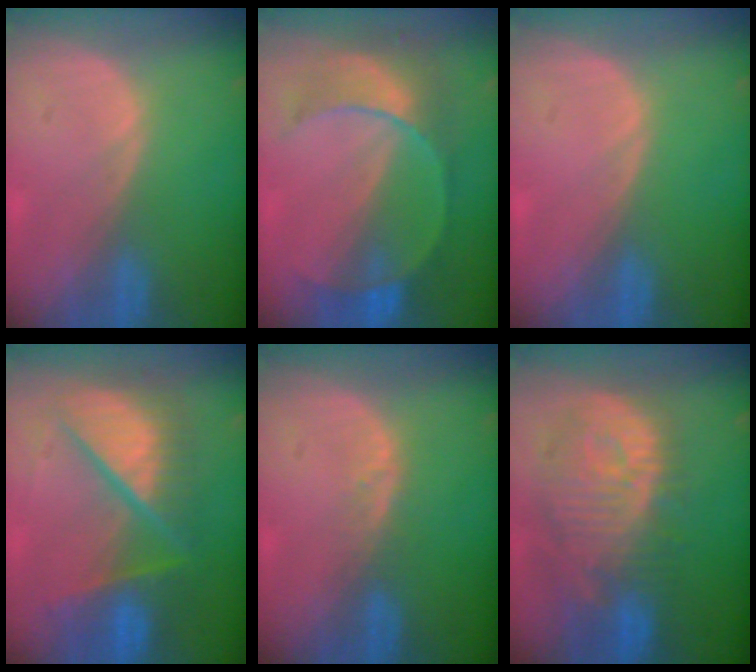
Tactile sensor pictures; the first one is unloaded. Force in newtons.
{"total": 7.7, "press": 7.7, "slide": 0.7}
{"total": 0.0}
{"total": 10.8, "press": 10.7, "slide": 1.3}
{"total": 1.7, "press": 1.7, "slide": 0.1}
{"total": 12.1, "press": 11.0, "slide": 5.1}